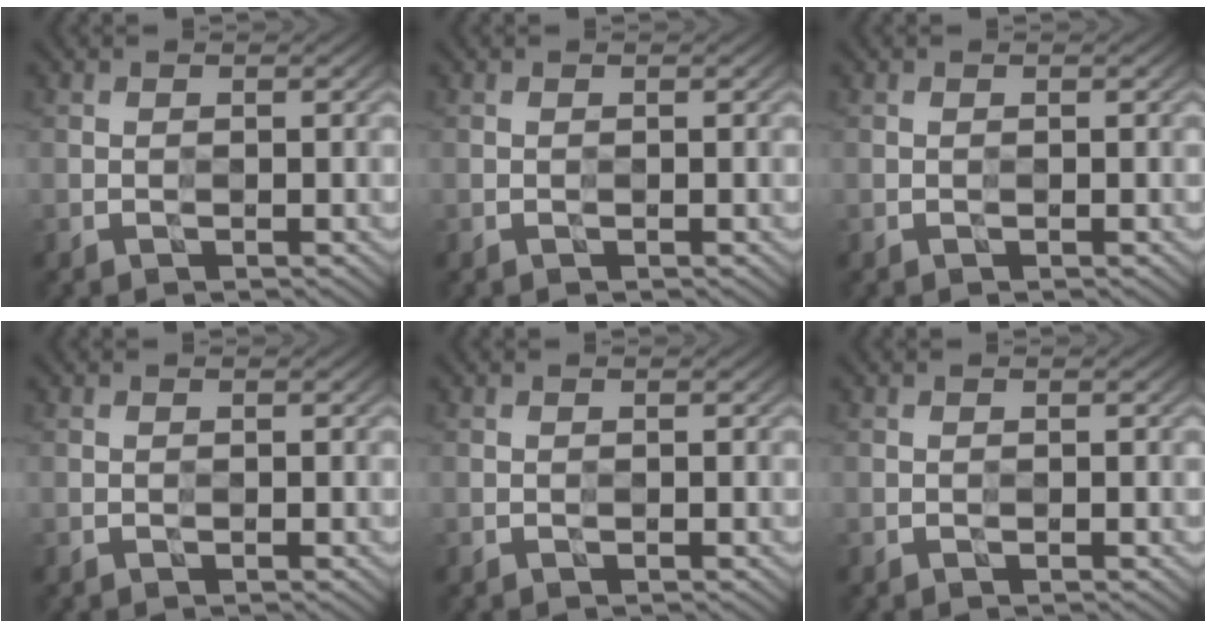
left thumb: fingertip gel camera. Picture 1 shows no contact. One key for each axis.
{"total": 0.0}
{"total": 0.0}
{"total": 0.0}
{"total": 0.0}
{"total": 0.0}